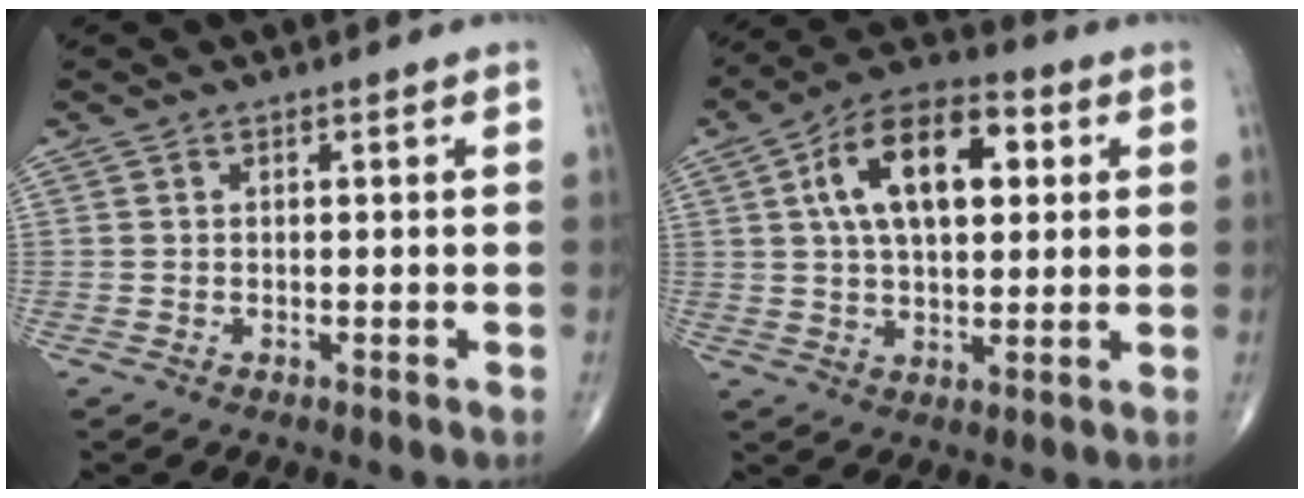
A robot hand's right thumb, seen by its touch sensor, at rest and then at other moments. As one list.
[{"total": 16.0, "force": [4.0, 8.6, 12.9], "torque": [-0.198, 0.016, 0.062]}]